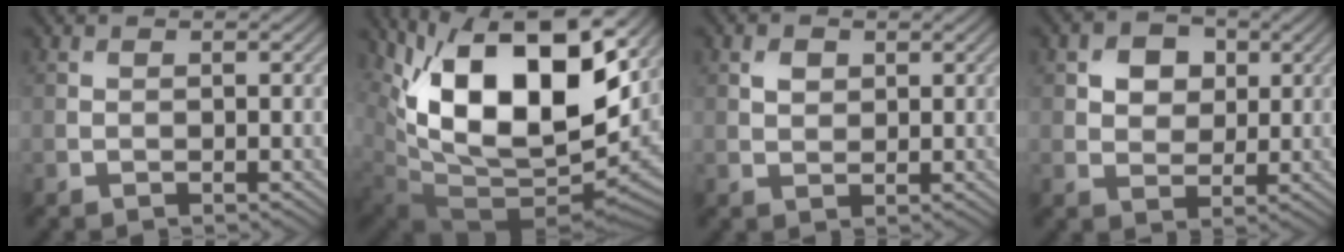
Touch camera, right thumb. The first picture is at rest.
{"total": 17.8, "force": [5.7, 8.9, 14.3], "torque": [-0.260, 0.002, 0.102]}
{"total": 1.8, "force": [0.8, 1.3, 1.0], "torque": [-0.021, 0.001, 0.015]}
{"total": 5.2, "force": [2.0, 3.9, 2.8], "torque": [-0.057, 0.000, 0.029]}